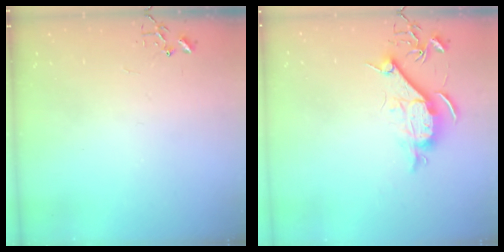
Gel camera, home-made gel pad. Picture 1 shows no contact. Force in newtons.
{"total": 9.3, "press": 9.2, "slide": 1.1}